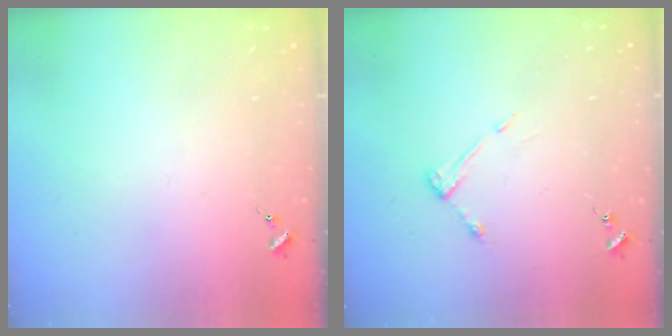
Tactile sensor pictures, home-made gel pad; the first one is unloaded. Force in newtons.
{"total": 5.0, "press": 4.9, "slide": 0.4}